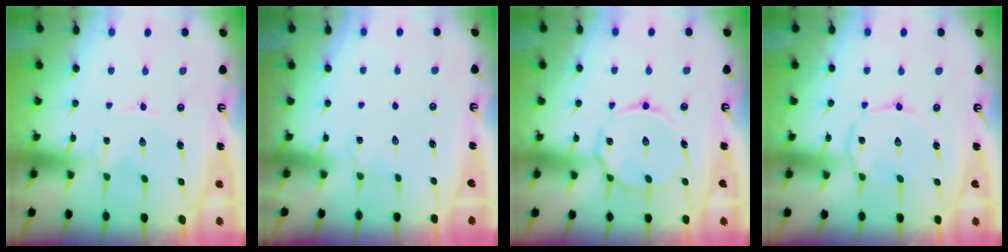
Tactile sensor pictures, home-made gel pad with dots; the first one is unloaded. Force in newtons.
{"total": 3.7, "press": 3.6, "slide": 0.4}
{"total": 10.6, "press": 10.6, "slide": 0.7}
{"total": 3.0, "press": 2.9, "slide": 0.4}